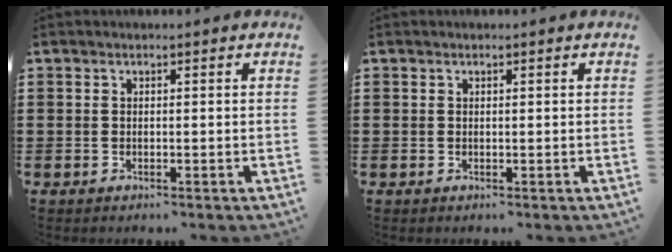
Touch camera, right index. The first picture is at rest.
{"total": 0.0}